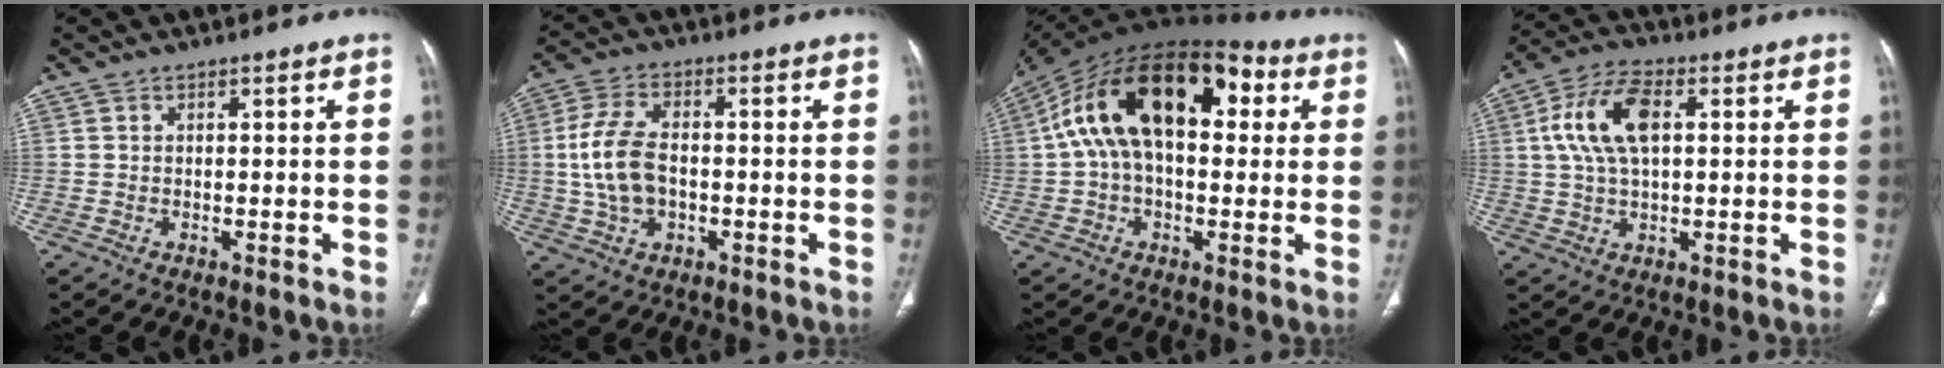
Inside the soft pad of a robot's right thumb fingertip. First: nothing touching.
{"total": 10.2, "force": [-0.6, 6.0, 8.2], "torque": [-0.171, 0.014, -0.011]}
{"total": 22.4, "force": [4.8, 12.6, 17.9], "torque": [-0.299, 0.053, 0.066]}
{"total": 11.4, "force": [2.3, 5.8, 9.6], "torque": [-0.194, 0.016, 0.041]}